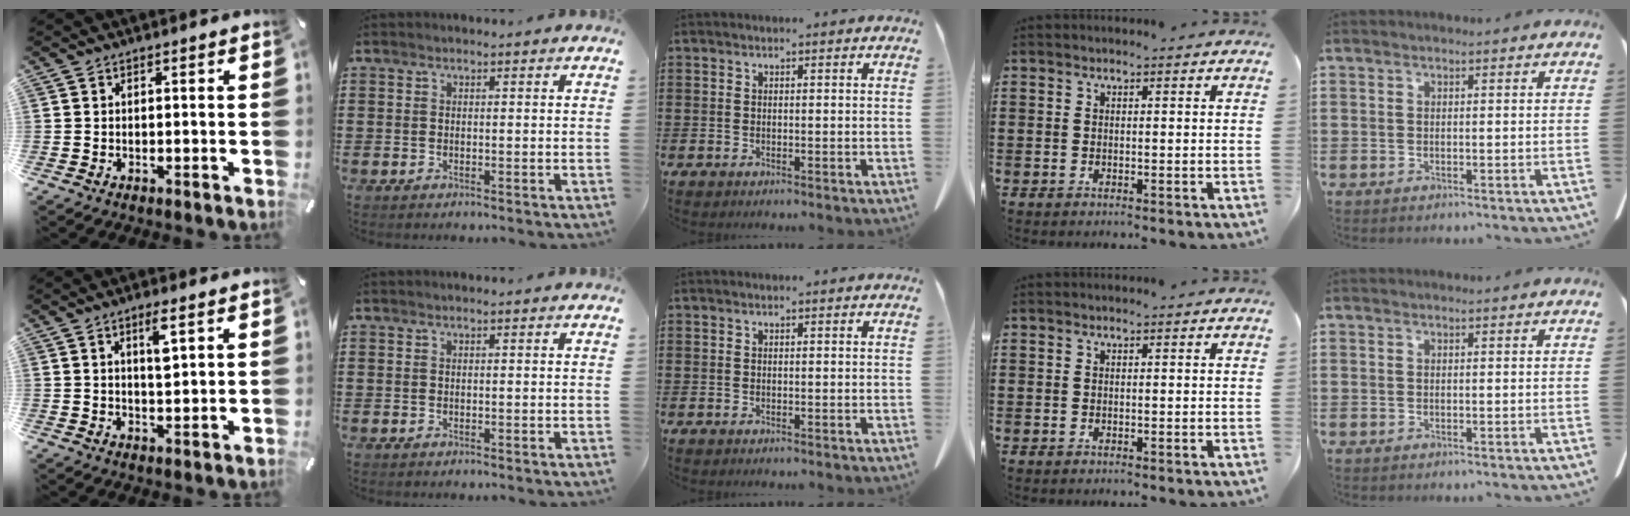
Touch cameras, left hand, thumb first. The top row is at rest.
{"thumb": {"total": 5.0, "force": [2.1, 1.2, 4.4], "torque": [-0.076, -0.004, 0.031]}}